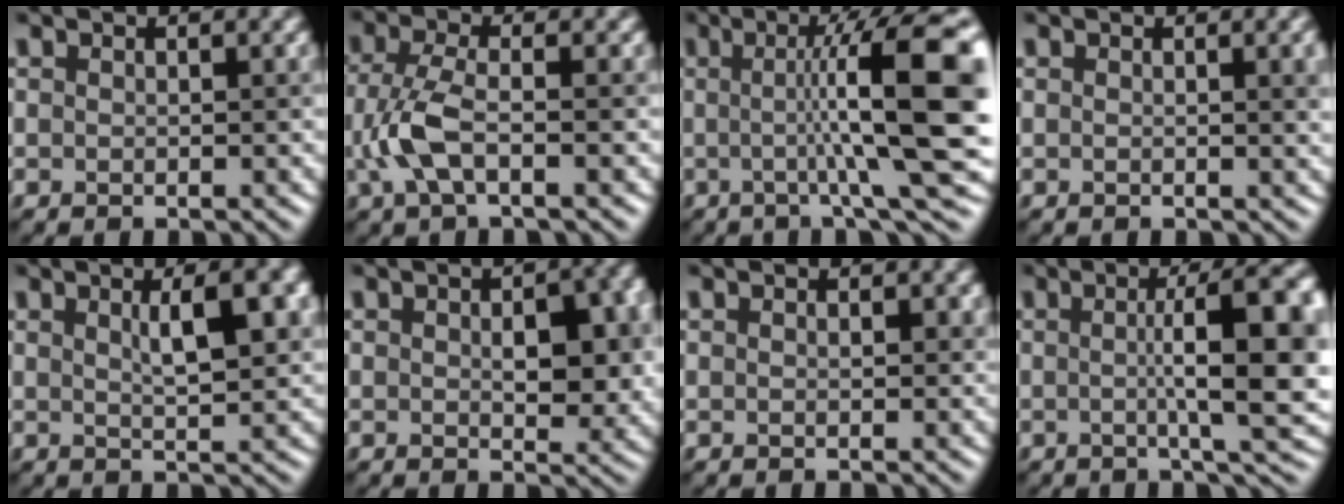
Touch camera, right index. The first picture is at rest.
{"total": 3.7, "force": [-1.0, 1.5, 3.2], "torque": [-0.083, 0.001, -0.021]}
{"total": 12.3, "force": [0.5, 1.9, 12.2], "torque": [-0.140, 0.011, 0.008]}
{"total": 2.9, "force": [0.4, 1.0, 2.7], "torque": [-0.013, 0.005, 0.005]}
{"total": 5.1, "force": [1.6, 1.5, 4.7], "torque": [-0.048, 0.009, 0.025]}
{"total": 5.9, "force": [0.5, 3.0, 5.0], "torque": [-0.056, -0.002, 0.018]}
{"total": 0.9, "force": [0.5, 0.3, 0.6], "torque": [-0.002, -0.001, 0.013]}
{"total": 11.1, "force": [0.6, 2.6, 10.8], "torque": [-0.115, 0.011, 0.008]}